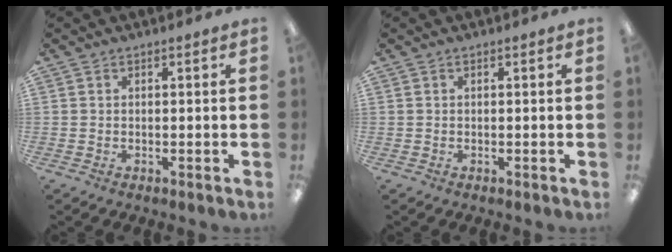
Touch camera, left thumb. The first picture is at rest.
{"total": 0.0}